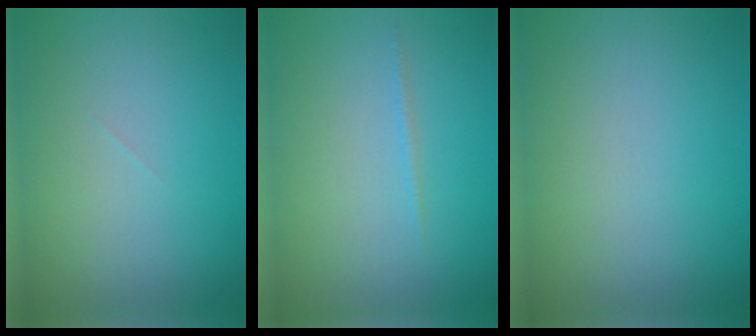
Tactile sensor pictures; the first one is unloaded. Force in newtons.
{"total": 0.5, "press": 0.5, "slide": 0.1}
{"total": 0.0}